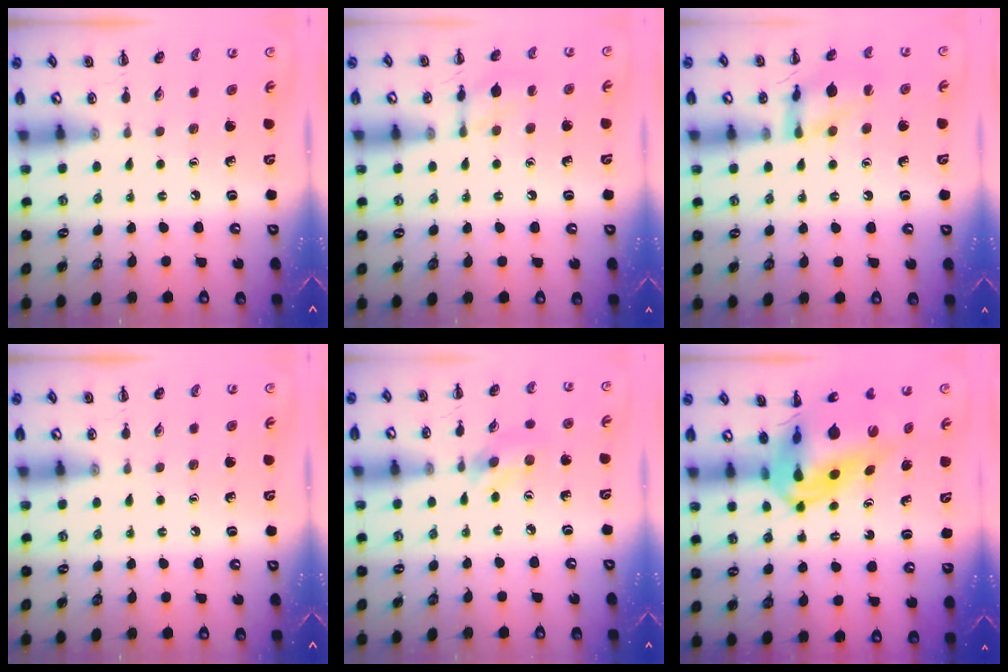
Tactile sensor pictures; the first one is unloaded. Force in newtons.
{"total": 9.2, "press": 9.2, "slide": 0.9}
{"total": 12.6, "press": 12.6, "slide": 0.6}
{"total": 0.0}
{"total": 2.9, "press": 2.9, "slide": 0.7}
{"total": 13.6, "press": 12.9, "slide": 4.4}